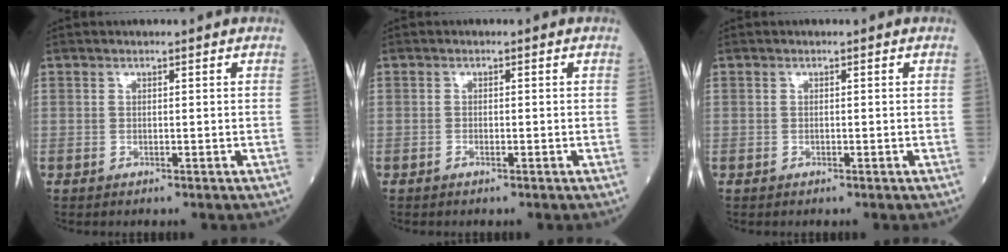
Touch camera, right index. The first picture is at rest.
{"total": 0.6, "force": [-0.3, 0.2, 0.4], "torque": [-0.009, 0.001, -0.005]}
{"total": 0.0}